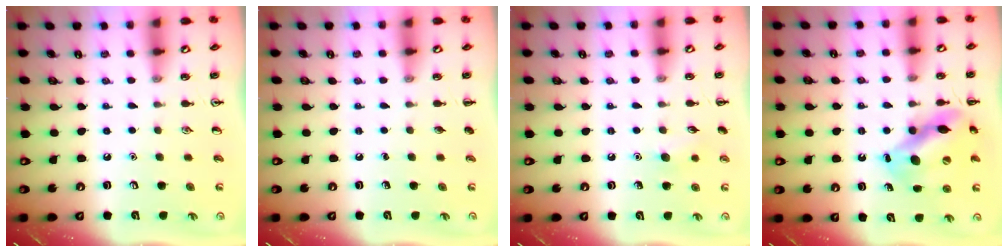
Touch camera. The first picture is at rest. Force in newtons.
{"total": 0.0}
{"total": 6.2, "press": 6.0, "slide": 1.6}
{"total": 12.0, "press": 11.6, "slide": 3.0}